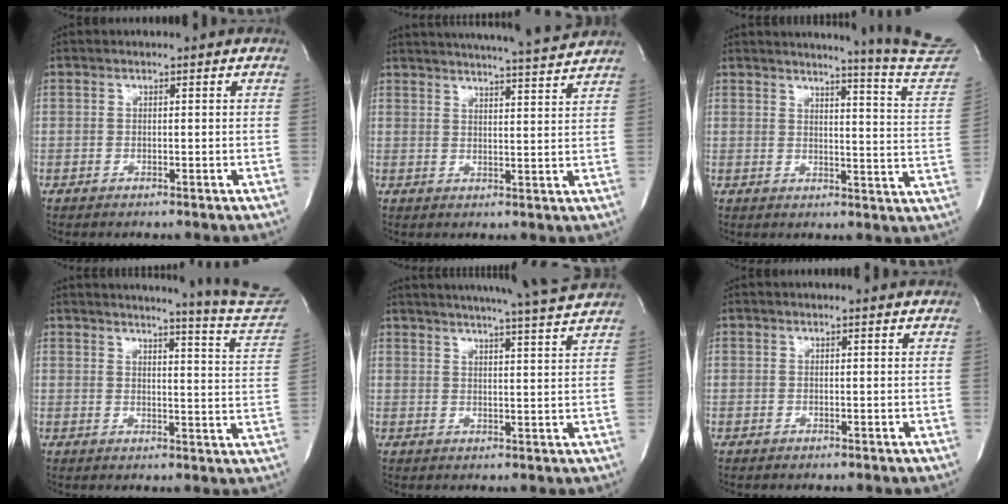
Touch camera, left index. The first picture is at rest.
{"total": 16.0, "force": [14.9, -0.3, 5.6], "torque": [-0.096, -0.019, 0.195]}
{"total": 15.9, "force": [15.1, -2.4, 4.4], "torque": [-0.064, -0.139, 0.157]}
{"total": 16.3, "force": [15.7, -1.8, 4.0], "torque": [-0.060, -0.126, 0.164]}
{"total": 16.6, "force": [14.7, -2.0, 7.6], "torque": [-0.133, -0.025, 0.193]}
{"total": 1.2, "force": [1.1, -0.2, 0.3], "torque": [-0.015, -0.001, 0.011]}